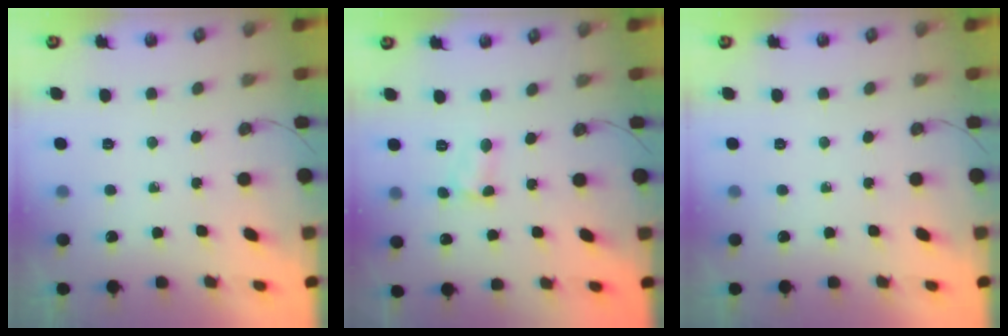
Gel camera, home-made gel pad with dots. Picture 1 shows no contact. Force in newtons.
{"total": 4.4, "press": 4.4, "slide": 0.4}
{"total": 0.0}